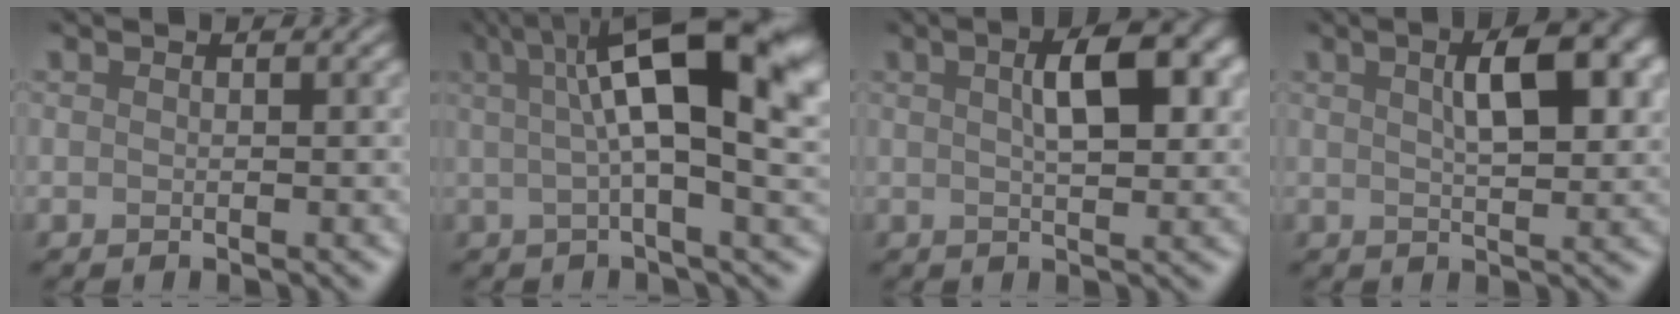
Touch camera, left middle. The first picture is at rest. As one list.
[{"total": 11.8, "force": [4.3, 2.6, 10.7], "torque": [-0.173, 0.025, 0.081]}, {"total": 4.0, "force": [1.3, 0.4, 3.7], "torque": [-0.061, 0.016, 0.028]}, {"total": 4.4, "force": [1.6, 0.6, 4.1], "torque": [-0.065, 0.015, 0.033]}]